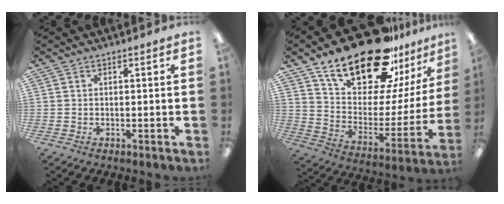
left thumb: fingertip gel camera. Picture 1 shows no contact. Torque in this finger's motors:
{"motor_torque": [1.32, 1.35, 1.43, -1.34, 0.36]}